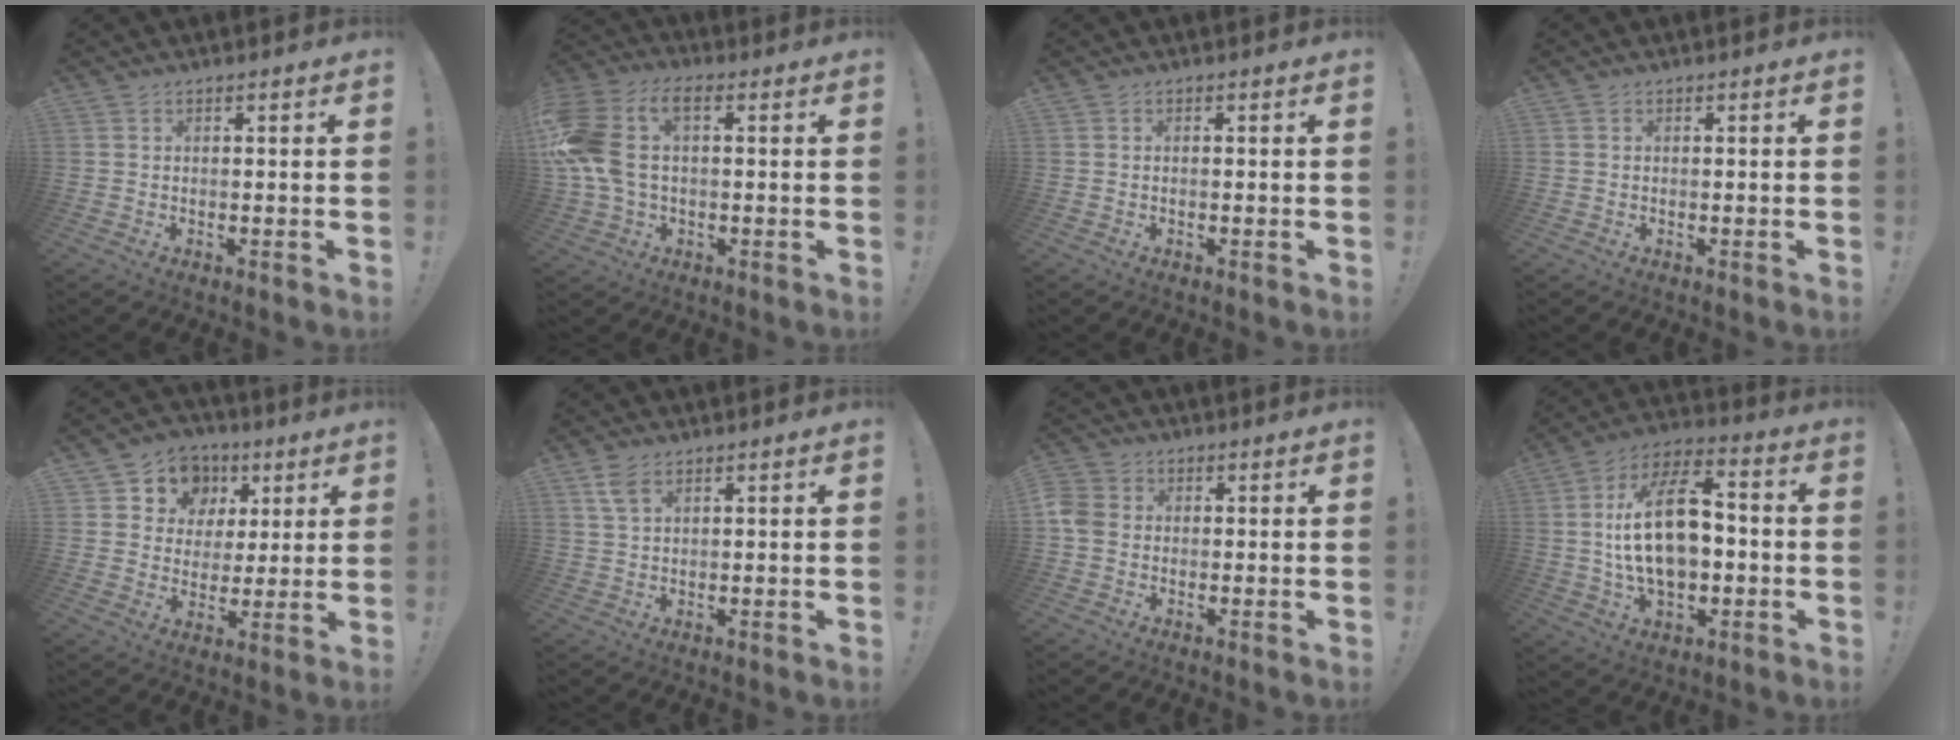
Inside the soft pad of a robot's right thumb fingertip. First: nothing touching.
{"total": 14.4, "force": [2.2, 9.0, 11.0], "torque": [-0.235, -0.001, 0.039]}
{"total": 0.0}
{"total": 0.0}
{"total": 10.6, "force": [4.0, 9.4, 2.9], "torque": [-0.046, -0.021, 0.082]}
{"total": 4.5, "force": [2.5, 2.2, 3.1], "torque": [-0.048, -0.008, 0.044]}
{"total": 4.9, "force": [-0.6, 4.1, 2.5], "torque": [-0.059, 0.012, -0.010]}
{"total": 19.8, "force": [-0.2, 11.6, 16.1], "torque": [-0.279, 0.016, -0.003]}